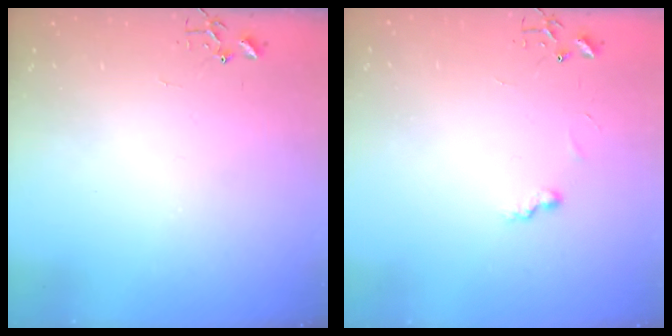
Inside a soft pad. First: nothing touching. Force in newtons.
{"total": 5.3, "press": 5.2, "slide": 0.7}